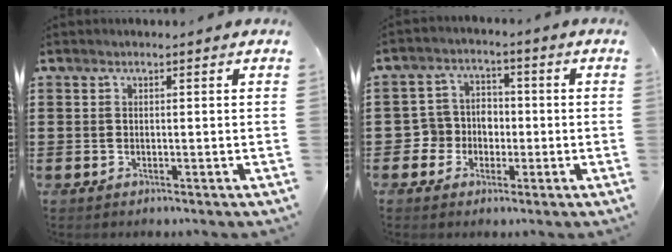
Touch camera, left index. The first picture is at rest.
{"total": 4.9, "force": [-1.4, 4.5, 1.1], "torque": [-0.045, 0.011, -0.033]}